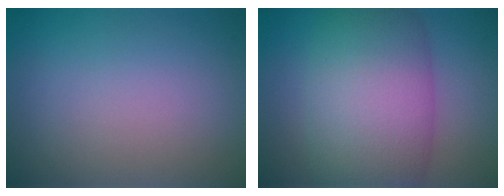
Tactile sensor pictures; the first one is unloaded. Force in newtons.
{"total": 10.7, "press": 10.7, "slide": 0.1}